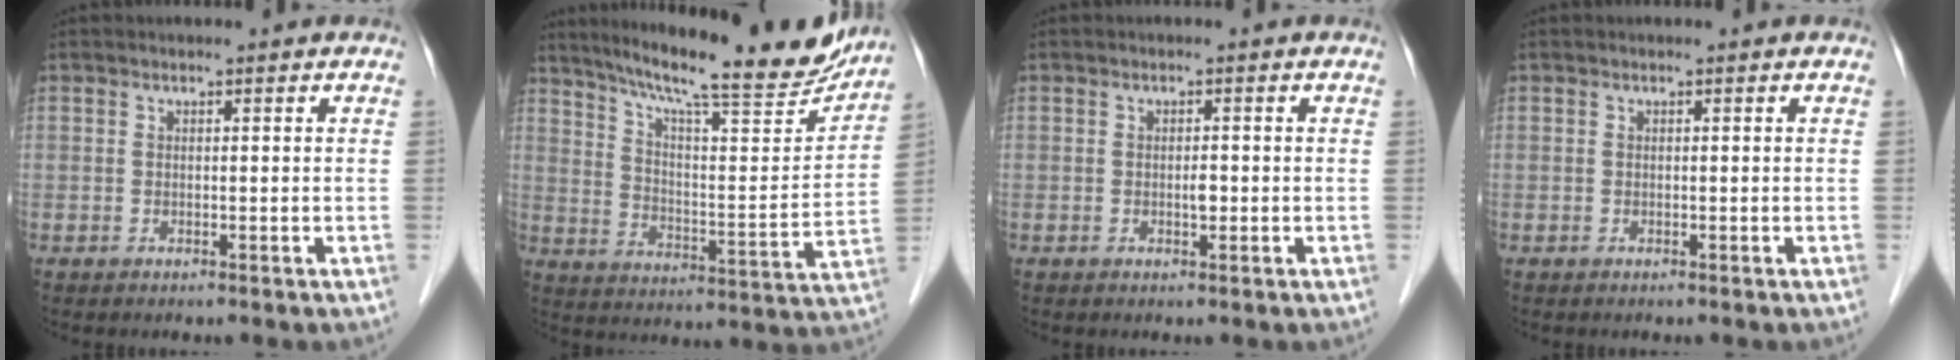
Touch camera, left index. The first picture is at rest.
{"total": 22.6, "force": [19.6, 2.4, 11.1], "torque": [-0.178, -0.025, 0.276]}
{"total": 1.1, "force": [-0.2, 0.5, 1.0], "torque": [-0.018, 0.001, -0.003]}
{"total": 0.0}